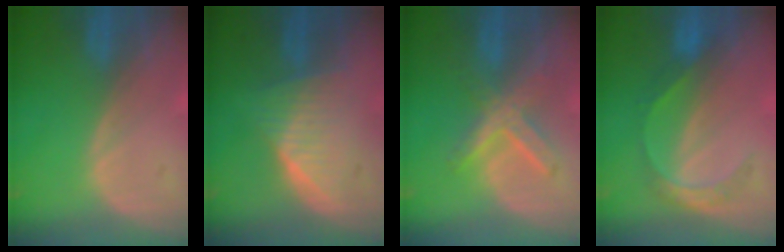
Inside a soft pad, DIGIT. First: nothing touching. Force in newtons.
{"total": 6.3, "press": 6.2, "slide": 1.5}
{"total": 7.0, "press": 6.2, "slide": 3.2}
{"total": 4.5, "press": 4.5, "slide": 0.2}